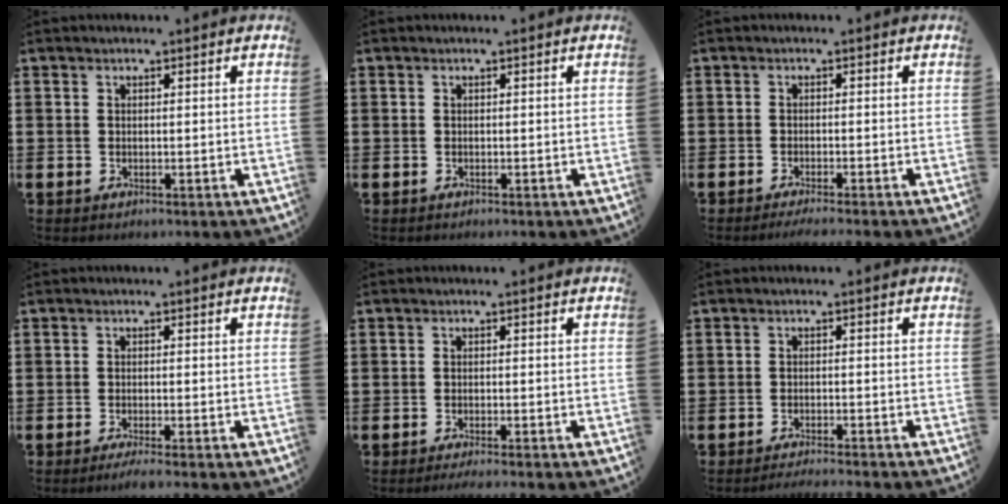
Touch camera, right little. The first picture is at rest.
{"total": 0.0}
{"total": 1.1, "force": [-0.9, -0.2, 0.5], "torque": [-0.007, 0.000, -0.019]}
{"total": 1.3, "force": [-0.8, 0.0, 1.0], "torque": [-0.015, -0.001, -0.016]}
{"total": 0.9, "force": [-0.8, -0.2, 0.5], "torque": [-0.006, -0.001, -0.016]}
{"total": 1.5, "force": [-1.4, -0.3, 0.3], "torque": [-0.003, 0.002, -0.028]}